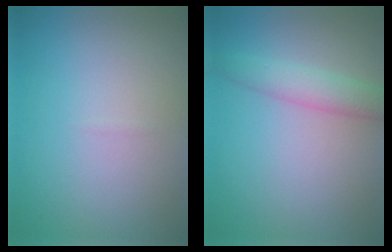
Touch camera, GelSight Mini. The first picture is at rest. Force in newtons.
{"total": 2.7, "press": 2.6, "slide": 0.2}